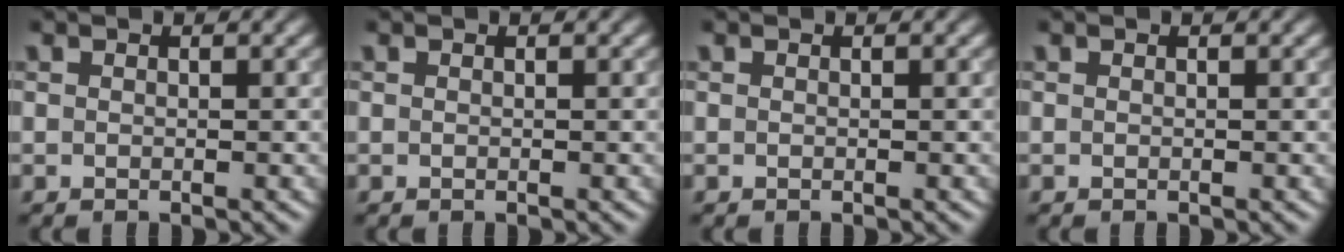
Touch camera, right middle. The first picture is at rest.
{"total": 0.0}
{"total": 0.0}
{"total": 0.0}